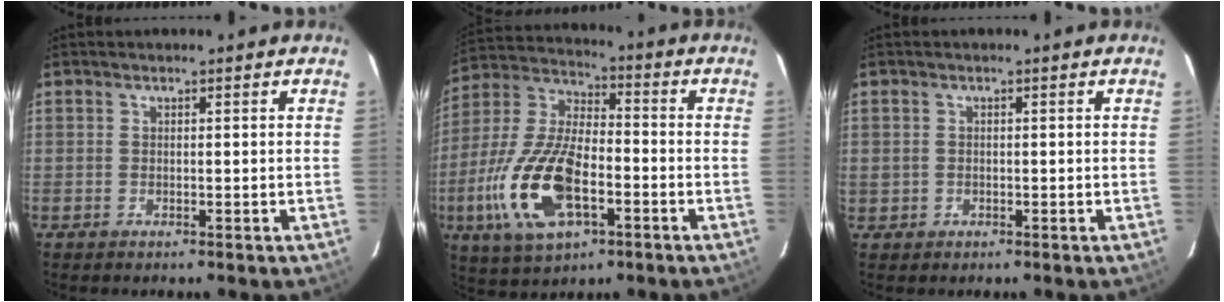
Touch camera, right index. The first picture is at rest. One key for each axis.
{"total": 19.0, "fx": -6.4, "fy": 8.8, "fz": 15.6, "tx": -0.343, "ty": -0.011, "tz": -0.116}
{"total": 1.6, "fx": -0.2, "fy": 1.6, "fz": 0.3, "tx": -0.005, "ty": 0.001, "tz": 0.000}